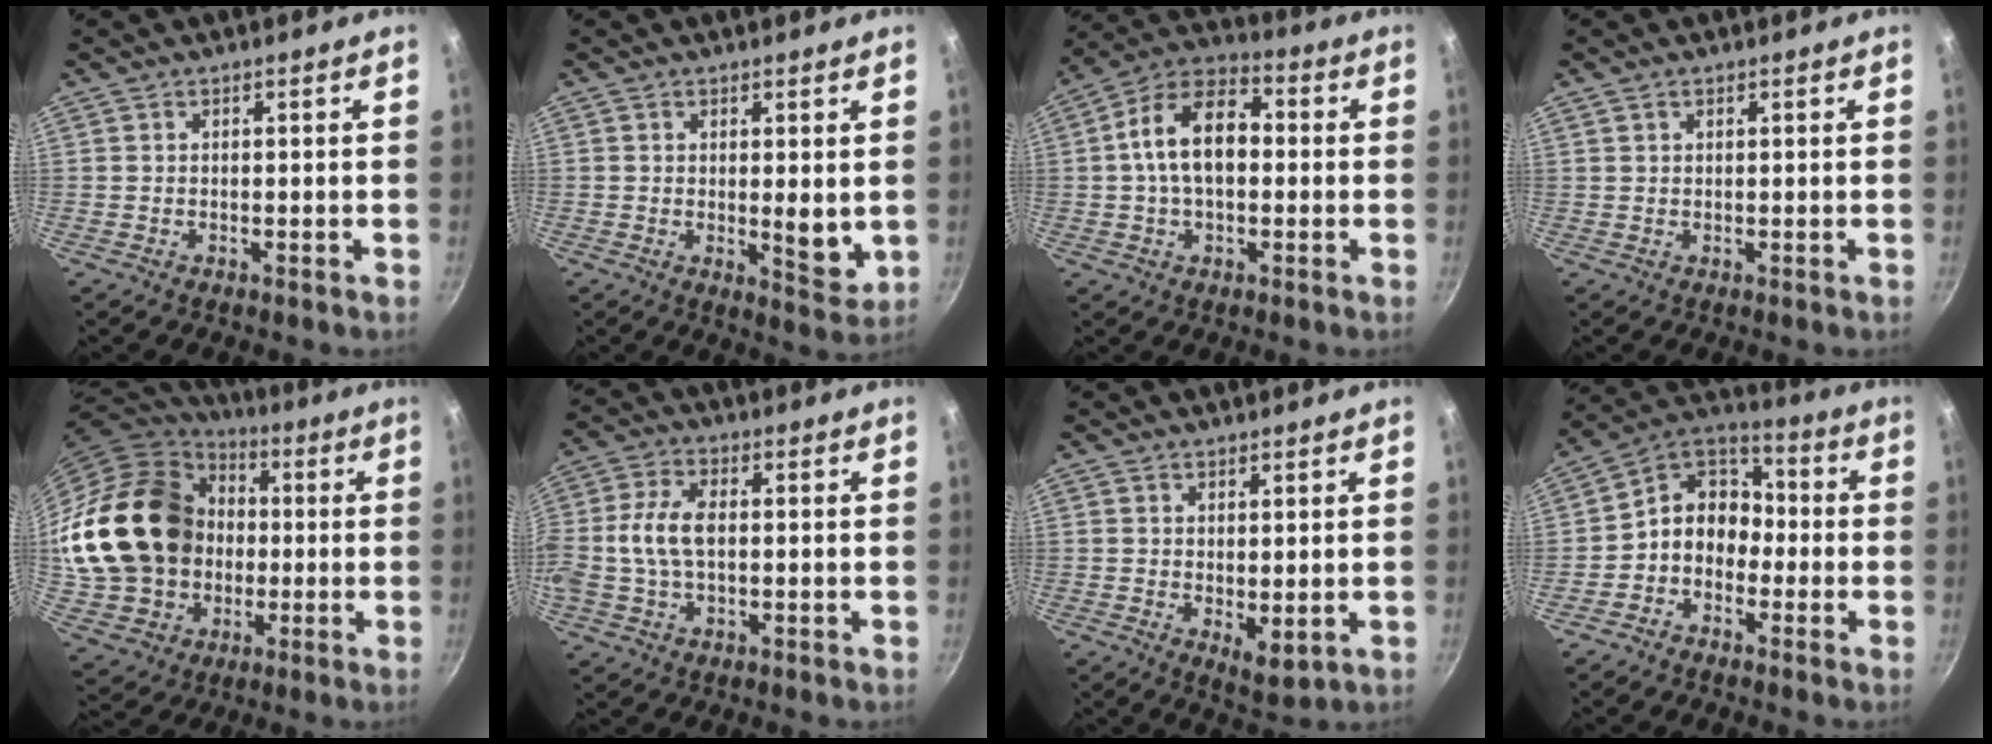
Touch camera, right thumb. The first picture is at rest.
{"total": 5.5, "force": [0.5, 2.3, 5.0], "torque": [-0.071, -0.024, 0.008]}
{"total": 13.6, "force": [0.6, 8.5, 10.6], "torque": [-0.158, 0.035, -0.006]}
{"total": 1.1, "force": [0.7, 0.7, 0.5], "torque": [-0.007, 0.000, 0.011]}
{"total": 24.5, "force": [1.7, 20.2, 13.8], "torque": [-0.238, 0.033, 0.051]}
{"total": 9.0, "force": [-0.1, 5.3, 7.3], "torque": [-0.148, 0.019, -0.013]}
{"total": 4.6, "force": [0.7, 2.3, 4.0], "torque": [-0.054, -0.022, 0.015]}
{"total": 9.6, "force": [-2.5, 7.8, 5.1], "torque": [-0.044, 0.050, -0.071]}